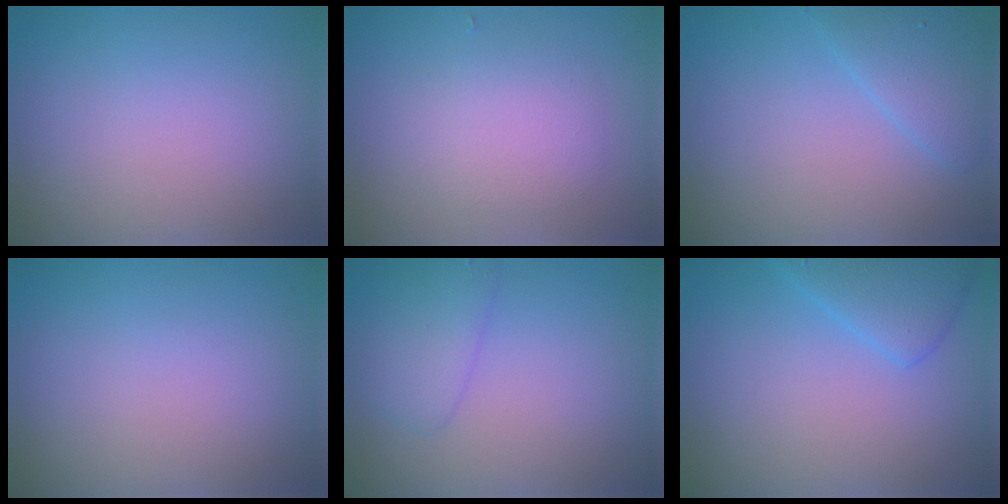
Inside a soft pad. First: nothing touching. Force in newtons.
{"total": 3.0, "press": 3.0, "slide": 0.1}
{"total": 2.6, "press": 2.6, "slide": 0.2}
{"total": 0.0}
{"total": 2.5, "press": 2.5, "slide": 0.2}
{"total": 3.0, "press": 3.0, "slide": 0.2}